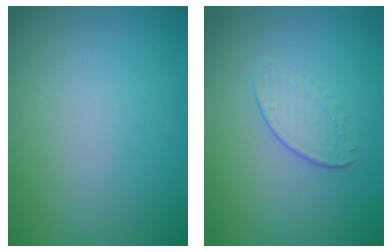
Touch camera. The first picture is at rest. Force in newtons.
{"total": 1.3, "press": 0.7, "slide": 1.1}